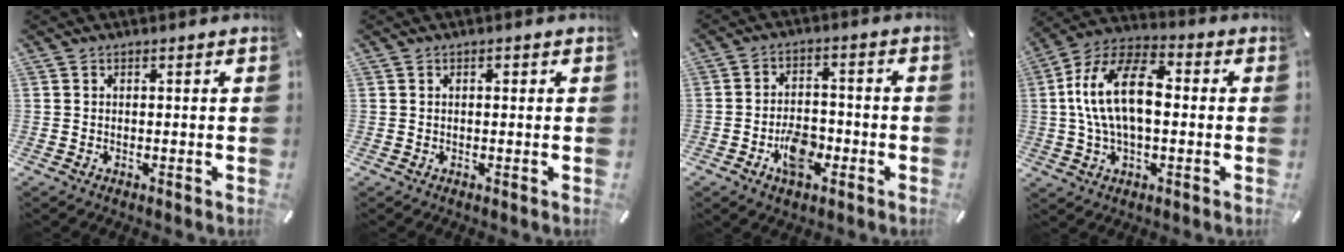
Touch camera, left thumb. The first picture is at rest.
{"total": 0.9, "force": [0.1, 0.5, 0.7], "torque": [-0.014, 0.003, 0.000]}
{"total": 8.2, "force": [-3.7, 4.8, 5.4], "torque": [-0.108, 0.019, -0.066]}
{"total": 16.1, "force": [0.6, 9.3, 13.2], "torque": [-0.276, 0.014, 0.009]}